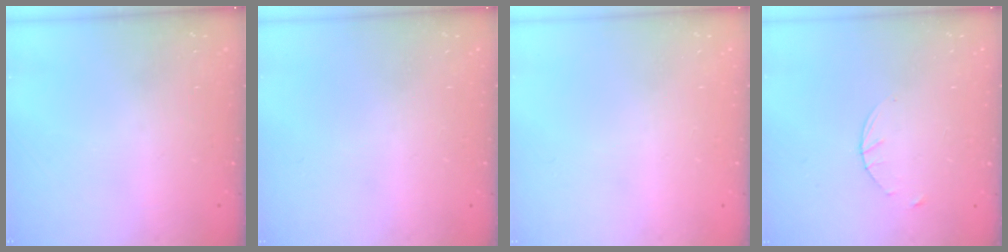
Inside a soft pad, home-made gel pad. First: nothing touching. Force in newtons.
{"total": 0.0}
{"total": 0.0}
{"total": 1.6, "press": 1.6, "slide": 0.2}